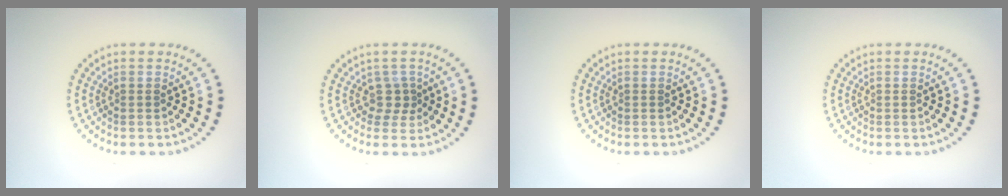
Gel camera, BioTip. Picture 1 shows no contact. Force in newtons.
{"total": 1.8, "press": 1.1, "slide": 1.4}
{"total": 0.0}
{"total": 0.0}